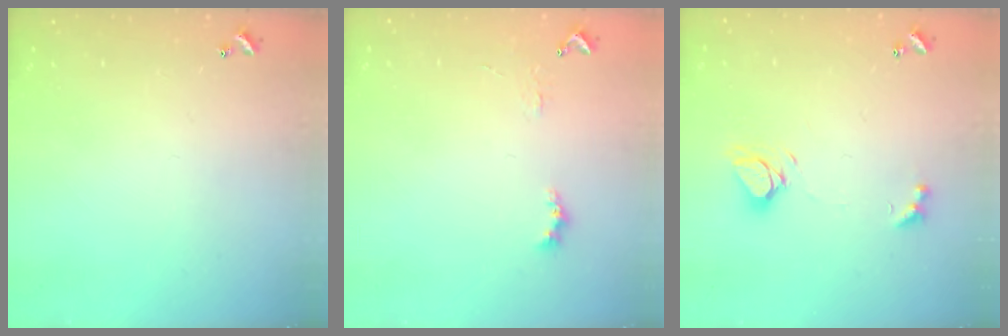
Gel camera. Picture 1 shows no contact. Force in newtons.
{"total": 2.0, "press": 1.9, "slide": 0.6}
{"total": 7.2, "press": 7.2, "slide": 0.7}